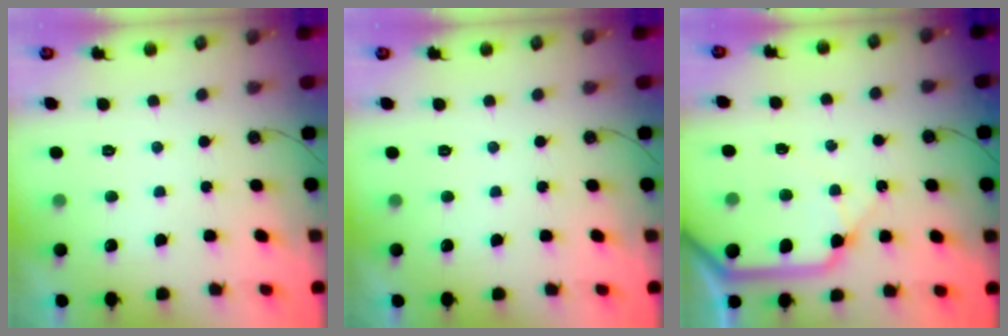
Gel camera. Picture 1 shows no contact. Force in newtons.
{"total": 0.0}
{"total": 12.7, "press": 12.6, "slide": 1.8}